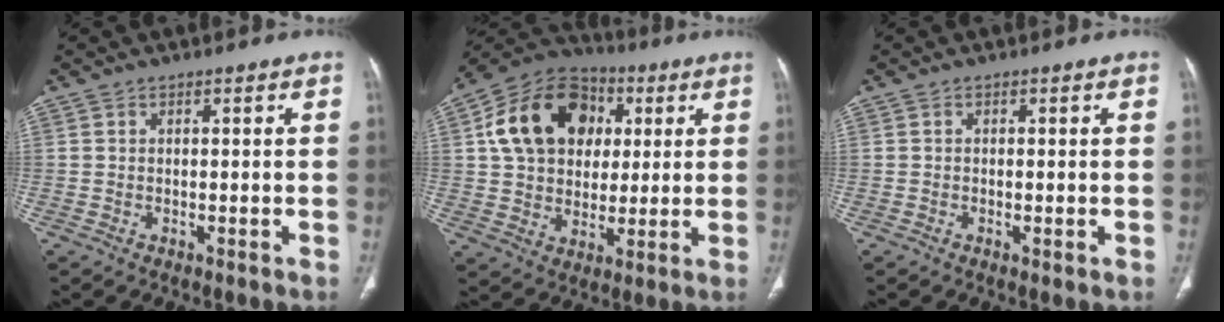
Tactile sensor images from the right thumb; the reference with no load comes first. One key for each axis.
{"total": 18.5, "fx": 4.6, "fy": 14.2, "fz": 11.0, "tx": -0.169, "ty": 0.012, "tz": 0.074}
{"total": 0.8, "fx": -0.3, "fy": 0.2, "fz": 0.7, "tx": -0.018, "ty": -0.004, "tz": -0.005}